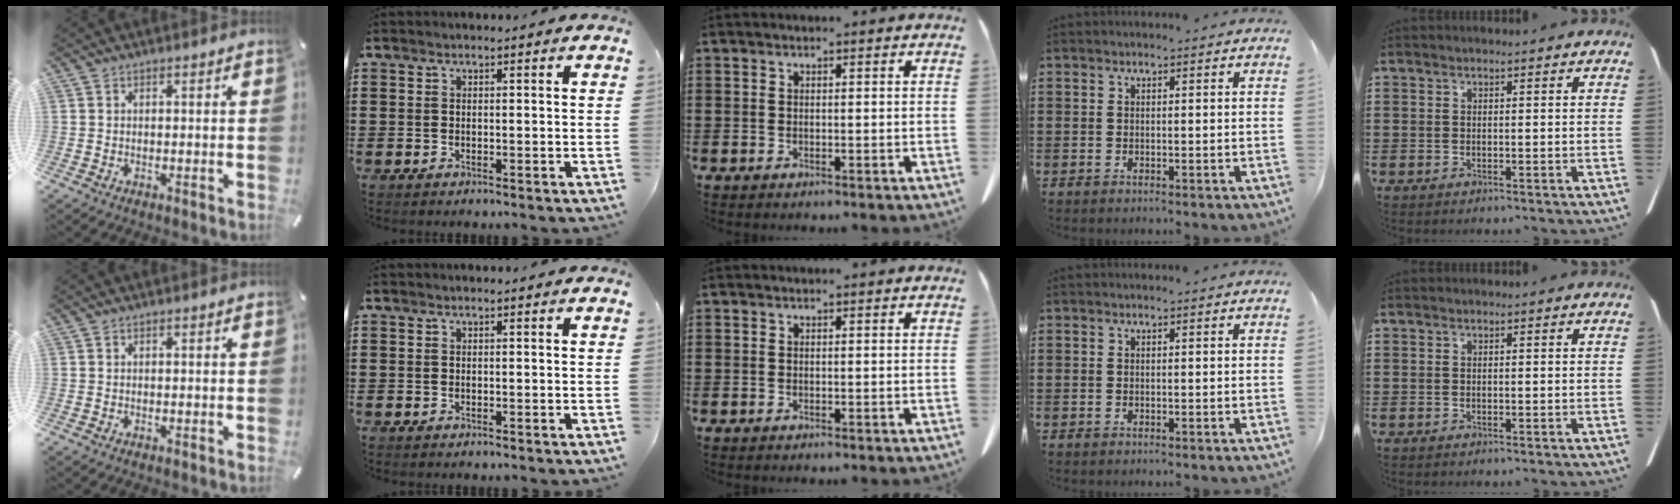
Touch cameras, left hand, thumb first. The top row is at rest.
{}